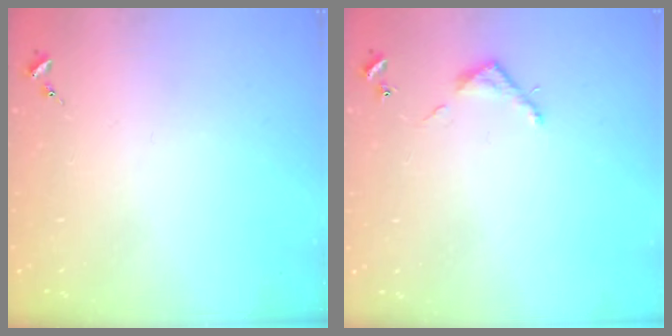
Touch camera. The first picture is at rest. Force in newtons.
{"total": 3.6, "press": 3.6, "slide": 0.2}